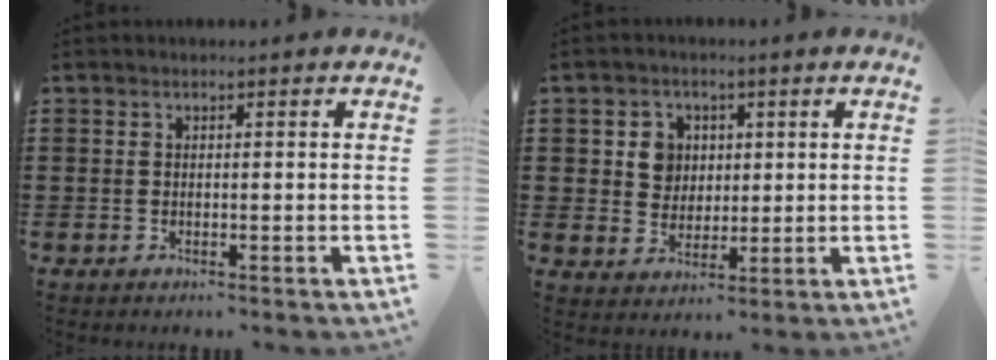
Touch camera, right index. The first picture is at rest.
{"total": 4.7, "force": [1.1, 4.4, 1.3], "torque": [-0.046, 0.017, 0.017]}